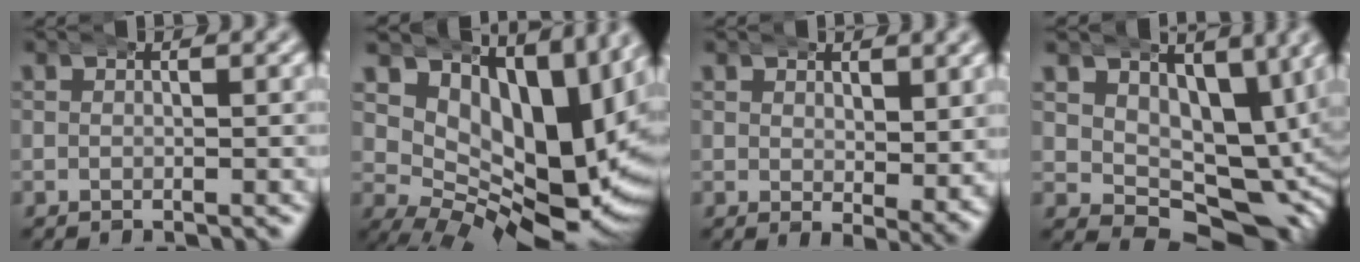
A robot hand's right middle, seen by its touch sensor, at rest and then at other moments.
{"total": 16.3, "force": [4.1, 9.3, 12.8], "torque": [-0.184, -0.007, 0.073]}
{"total": 2.5, "force": [2.0, 0.4, 1.3], "torque": [-0.005, -0.007, 0.037]}
{"total": 8.0, "force": [0.5, 5.7, 5.6], "torque": [-0.078, -0.036, 0.027]}